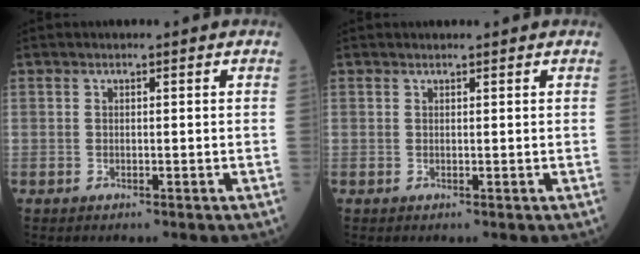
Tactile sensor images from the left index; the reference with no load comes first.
{"total": 1.1, "force": [1.1, 0.1, 0.3], "torque": [-0.006, 0.008, 0.018]}